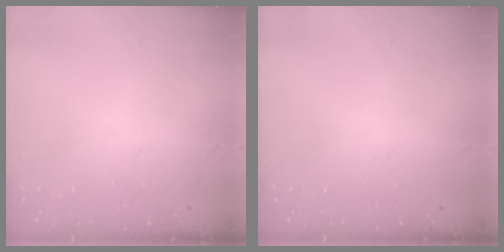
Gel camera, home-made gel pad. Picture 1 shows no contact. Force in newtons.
{"total": 0.0}